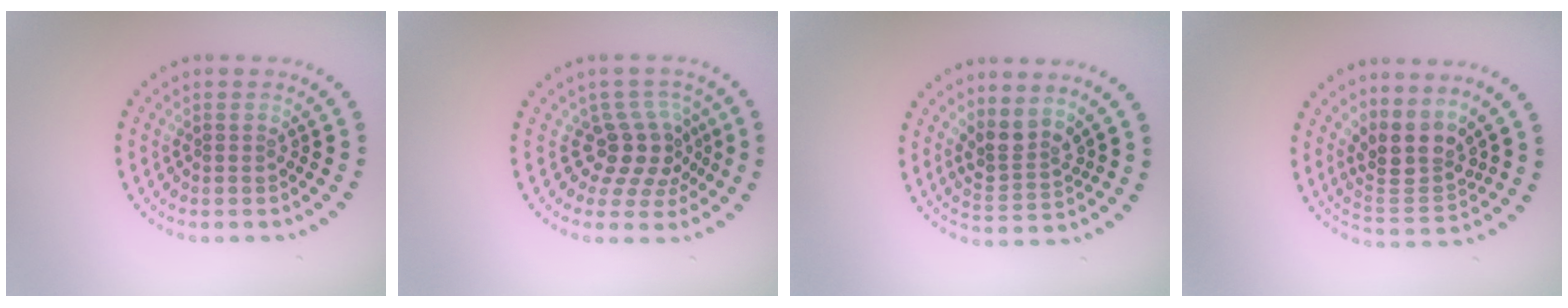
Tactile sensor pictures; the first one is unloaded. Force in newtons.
{"total": 3.7, "press": 2.7, "slide": 2.5}
{"total": 2.7, "press": 2.2, "slide": 1.7}
{"total": 3.7, "press": 2.9, "slide": 2.3}